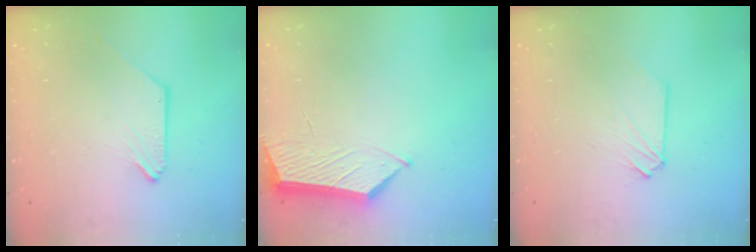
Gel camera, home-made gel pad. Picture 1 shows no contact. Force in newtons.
{"total": 6.6, "press": 6.6, "slide": 0.4}
{"total": 0.8, "press": 0.8, "slide": 0.2}